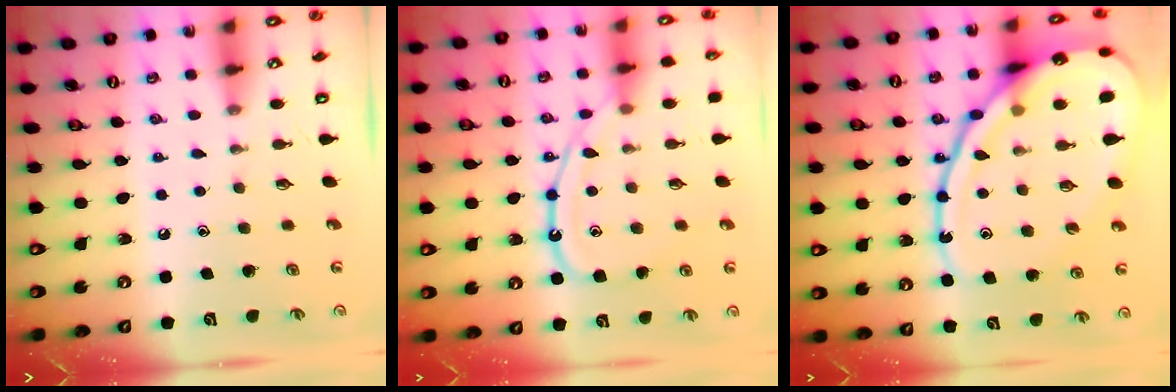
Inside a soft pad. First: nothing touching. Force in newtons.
{"total": 12.5, "press": 12.5, "slide": 1.1}
{"total": 21.7, "press": 21.6, "slide": 2.2}